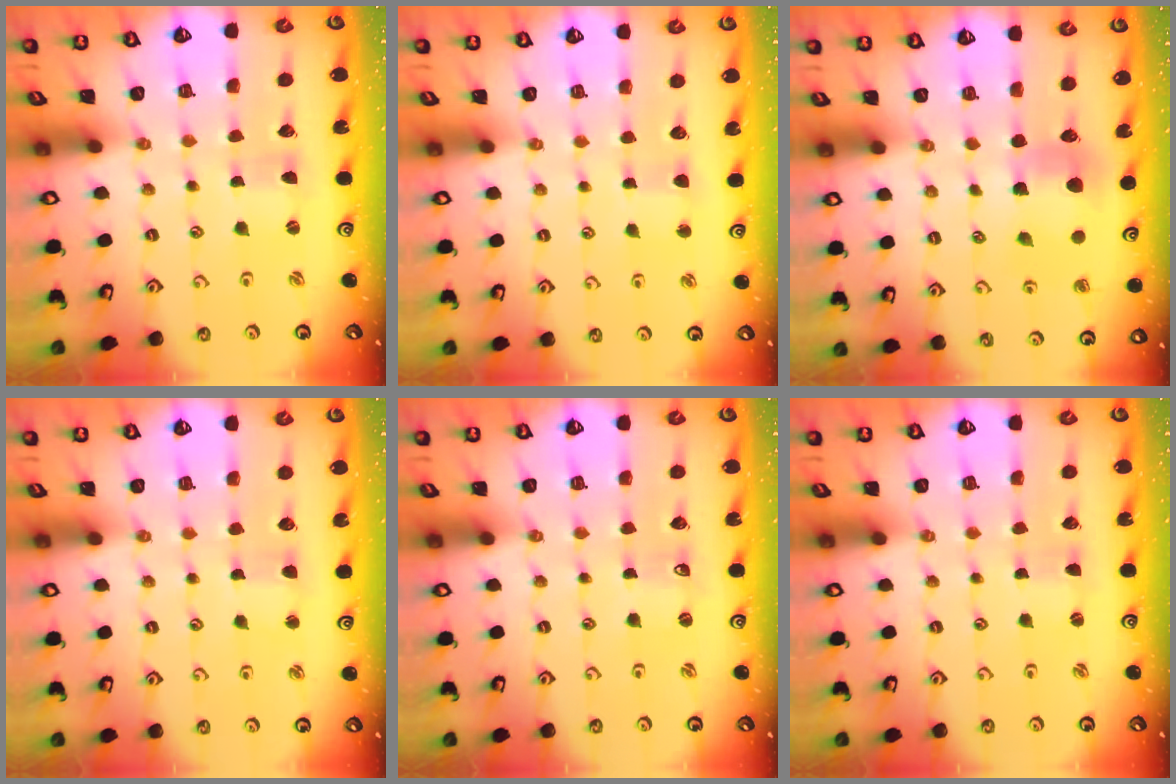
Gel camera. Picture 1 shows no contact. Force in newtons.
{"total": 2.5, "press": 2.4, "slide": 0.3}
{"total": 7.2, "press": 7.2, "slide": 0.2}
{"total": 2.4, "press": 2.4, "slide": 0.4}
{"total": 0.6, "press": 0.6, "slide": 0.1}
{"total": 0.0}